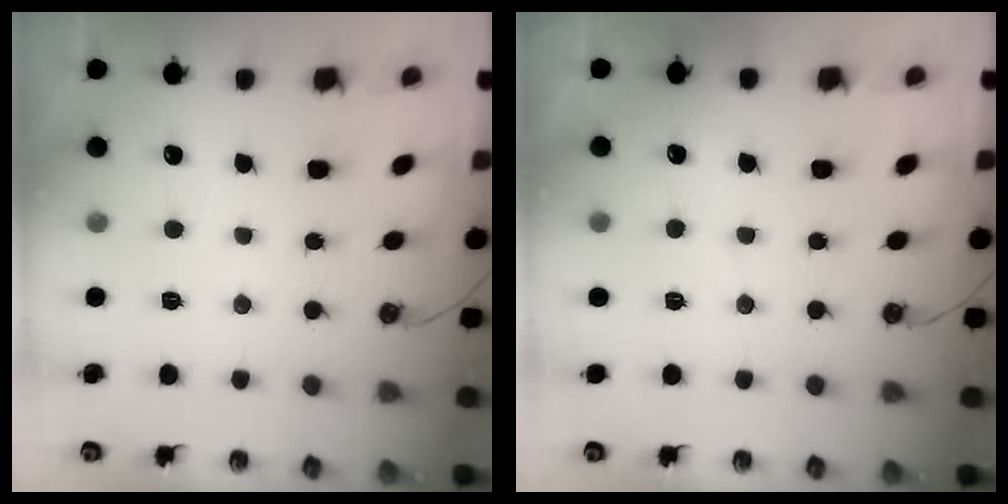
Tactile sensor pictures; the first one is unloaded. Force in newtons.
{"total": 5.0, "press": 5.0, "slide": 0.3}